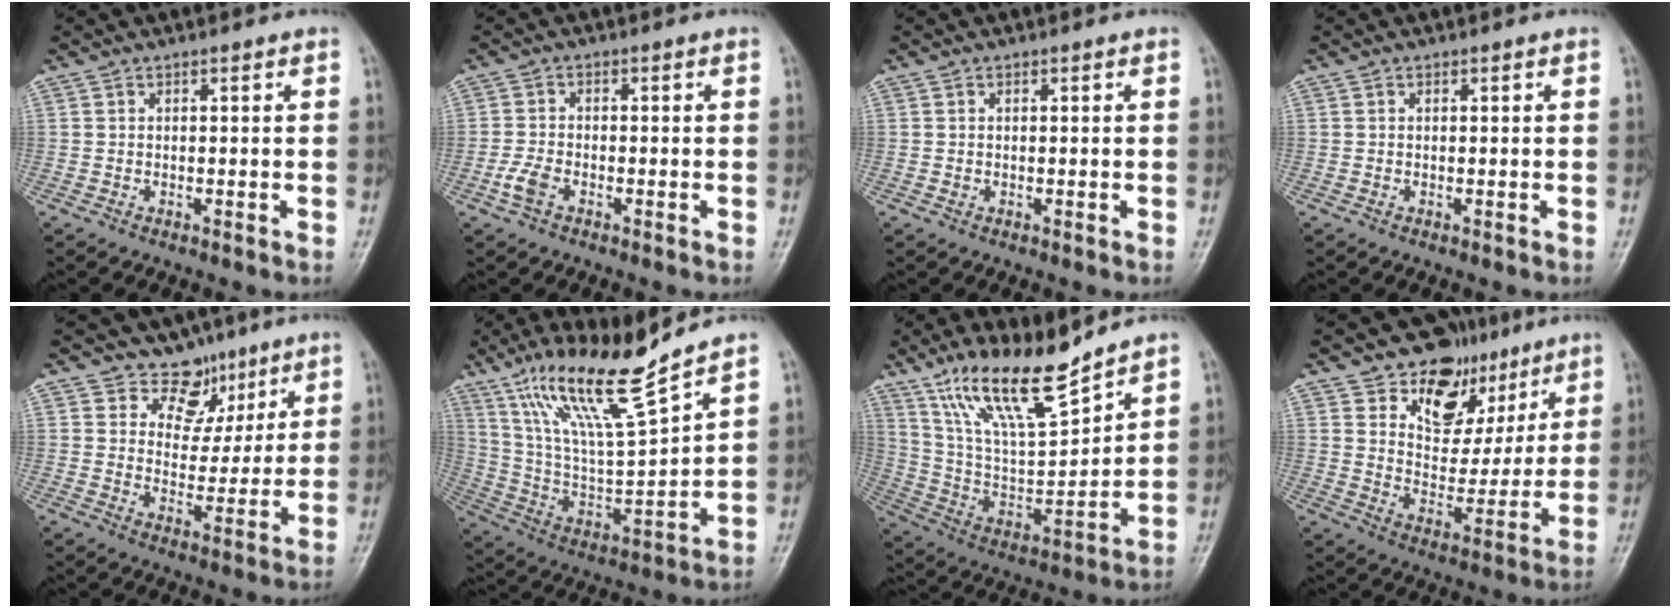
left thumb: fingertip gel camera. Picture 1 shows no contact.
{"total": 3.5, "force": [-1.7, 2.0, 2.3], "torque": [-0.054, 0.006, -0.036]}
{"total": 0.6, "force": [-0.1, 0.6, 0.2], "torque": [0.000, 0.001, -0.002]}
{"total": 0.0}
{"total": 8.1, "force": [5.8, 5.6, 0.6], "torque": [0.031, -0.037, 0.091]}
{"total": 17.0, "force": [12.7, 1.5, 11.3], "torque": [-0.195, -0.068, 0.247]}
{"total": 16.7, "force": [12.7, 3.8, 10.1], "torque": [-0.162, -0.066, 0.247]}
{"total": 13.5, "force": [8.6, 9.1, 5.2], "torque": [-0.022, -0.041, 0.139]}